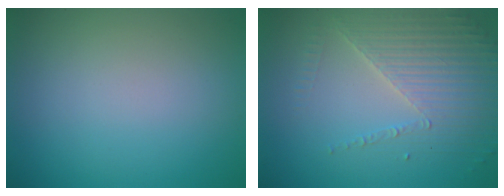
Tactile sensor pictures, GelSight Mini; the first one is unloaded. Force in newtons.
{"total": 4.0, "press": 3.7, "slide": 1.5}